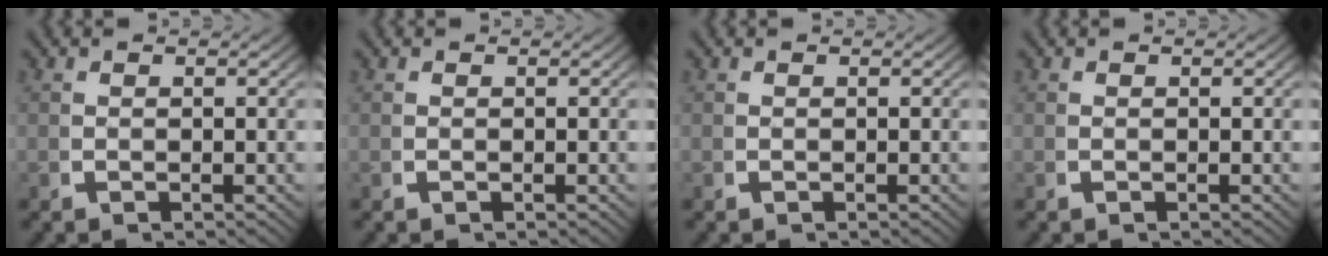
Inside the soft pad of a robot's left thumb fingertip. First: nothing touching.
{"total": 0.0}
{"total": 0.0}
{"total": 0.0}